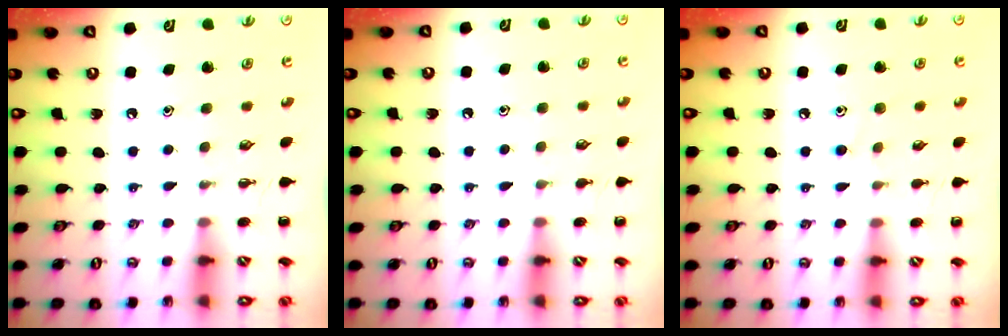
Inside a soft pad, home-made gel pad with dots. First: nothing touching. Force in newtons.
{"total": 3.6, "press": 3.4, "slide": 1.3}
{"total": 7.0, "press": 6.6, "slide": 2.3}